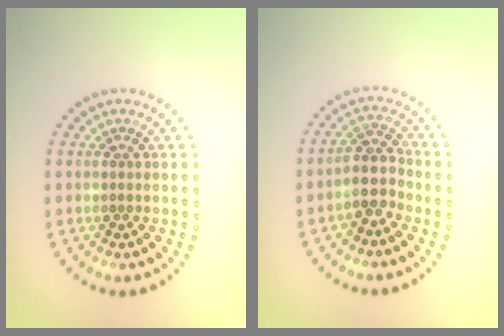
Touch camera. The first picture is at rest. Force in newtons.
{"total": 2.8, "press": 2.5, "slide": 1.4}